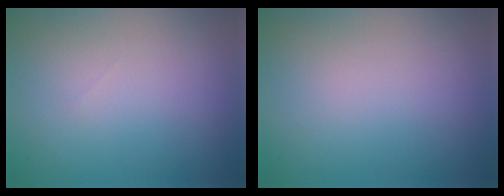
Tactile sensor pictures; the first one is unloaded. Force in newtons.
{"total": 0.0}